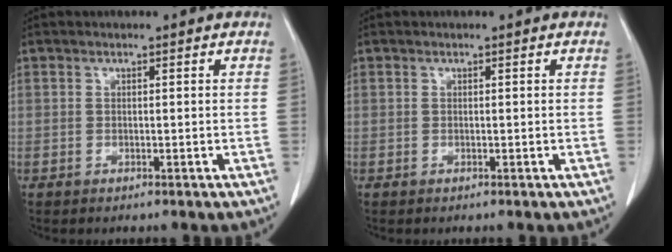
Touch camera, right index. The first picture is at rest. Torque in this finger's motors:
{"motor_torque": [0.00, 0.00, 0.00, 0.00]}